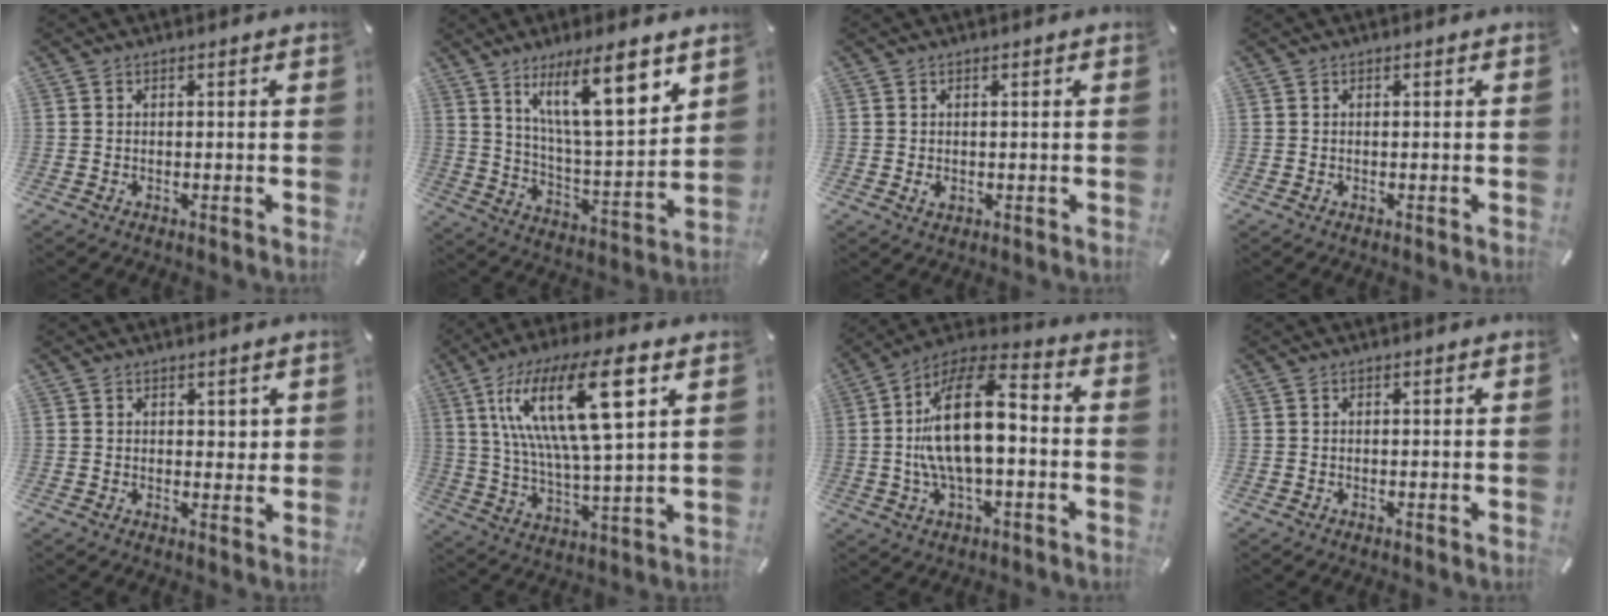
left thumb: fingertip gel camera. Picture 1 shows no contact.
{"total": 17.2, "force": [10.4, 5.1, 12.8], "torque": [-0.212, -0.047, 0.166]}
{"total": 1.4, "force": [-0.1, 1.0, 0.9], "torque": [-0.010, -0.001, -0.004]}
{"total": 0.0}
{"total": 2.1, "force": [1.5, 1.4, 0.6], "torque": [0.004, -0.005, 0.024]}
{"total": 21.2, "force": [8.8, 6.3, 18.3], "torque": [-0.366, -0.019, 0.129]}
{"total": 18.3, "force": [-0.2, 8.4, 16.3], "torque": [-0.320, 0.000, -0.006]}
{"total": 0.0}